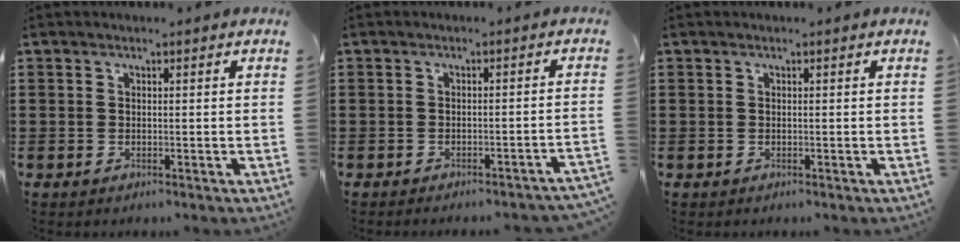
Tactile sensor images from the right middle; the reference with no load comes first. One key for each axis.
{"total": 1.6, "fx": -1.5, "fy": -0.2, "fz": 0.5, "tx": -0.011, "ty": -0.001, "tz": -0.028}
{"total": 0.0}